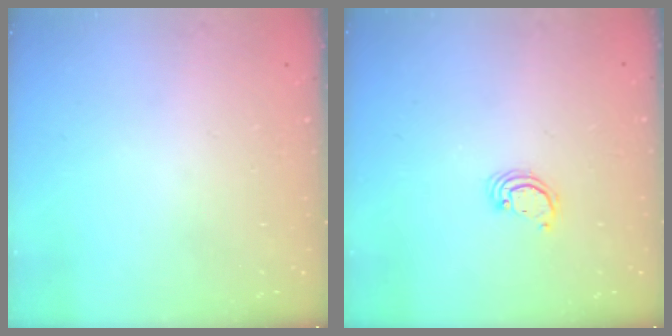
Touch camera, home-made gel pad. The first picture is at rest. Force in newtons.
{"total": 2.6, "press": 2.6, "slide": 0.2}